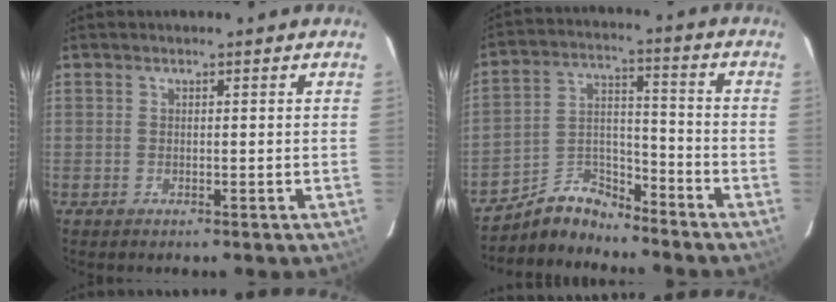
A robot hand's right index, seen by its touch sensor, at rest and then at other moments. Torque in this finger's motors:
{"motor_torque": [0.37, -0.51, -0.15, -0.08]}